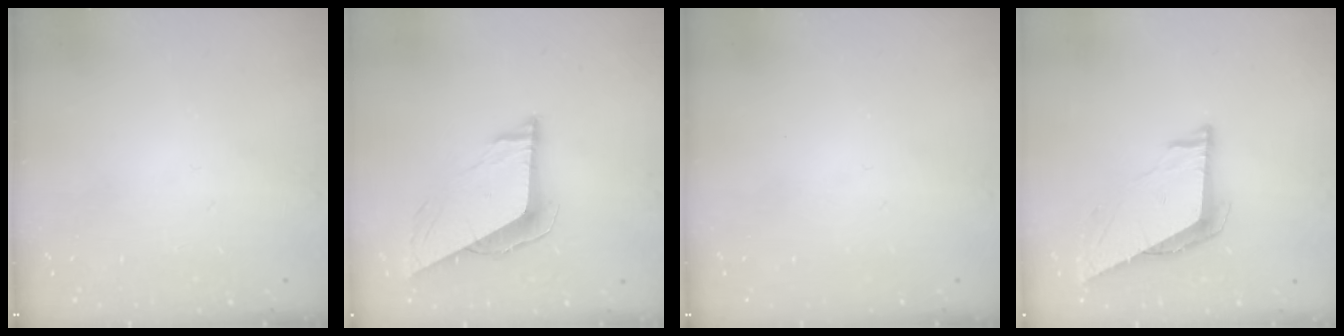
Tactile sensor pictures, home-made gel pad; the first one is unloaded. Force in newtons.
{"total": 8.9, "press": 8.9, "slide": 1.2}
{"total": 0.0}
{"total": 7.5, "press": 7.5, "slide": 0.5}